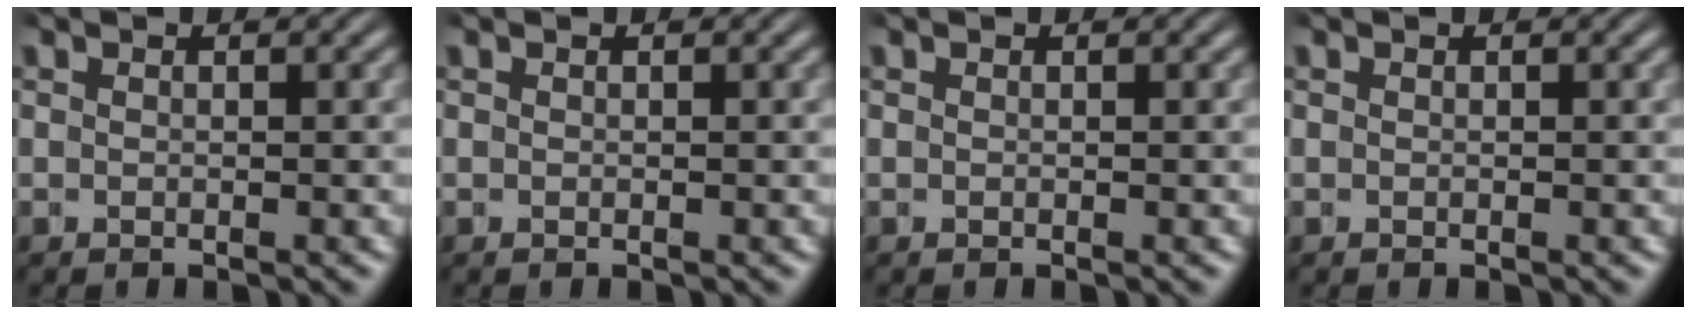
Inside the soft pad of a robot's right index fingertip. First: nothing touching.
{"total": 0.0}
{"total": 0.0}
{"total": 0.0}